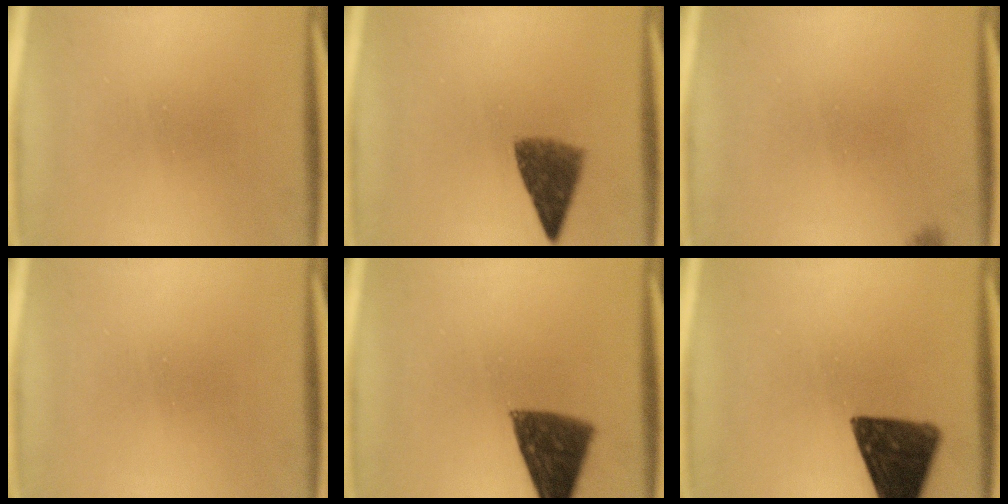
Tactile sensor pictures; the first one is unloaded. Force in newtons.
{"total": 6.5}
{"total": 1.0}
{"total": 0.0}
{"total": 10.4}
{"total": 13.1}